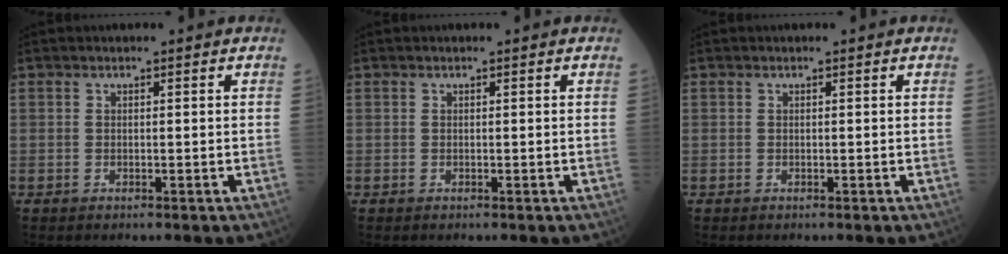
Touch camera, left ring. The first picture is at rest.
{"total": 0.0}
{"total": 0.0}